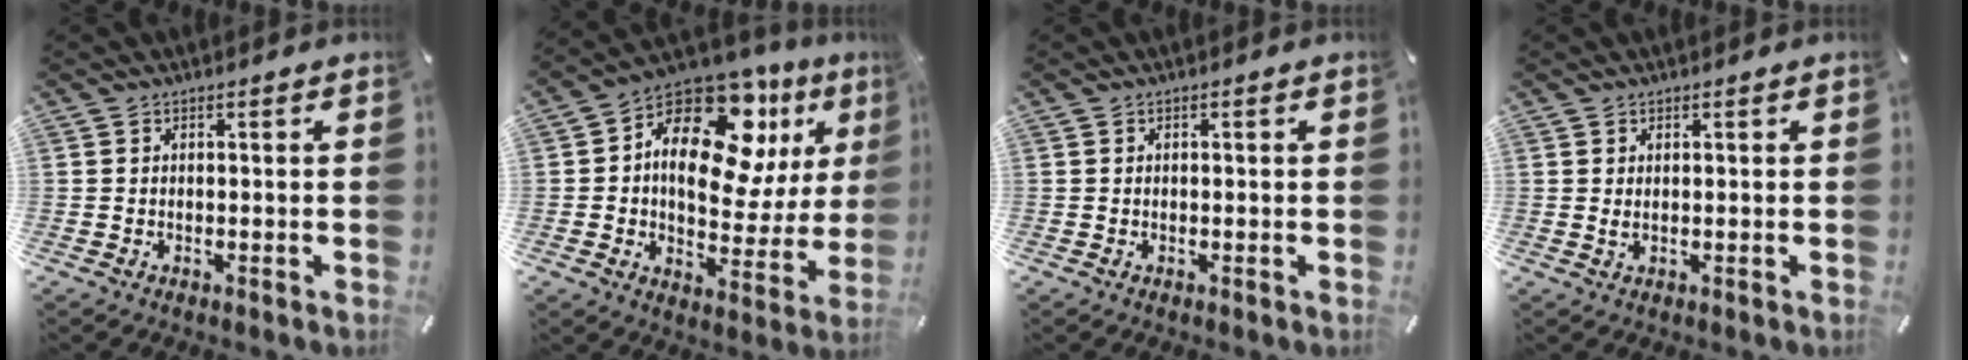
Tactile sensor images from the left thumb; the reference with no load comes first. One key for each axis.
{"total": 18.3, "fx": 7.4, "fy": 11.6, "fz": 12.1, "tx": -0.175, "ty": -0.048, "tz": 0.127}
{"total": 0.0}
{"total": 1.2, "fx": 0.4, "fy": 0.3, "fz": 1.1, "tx": -0.021, "ty": -0.001, "tz": 0.006}